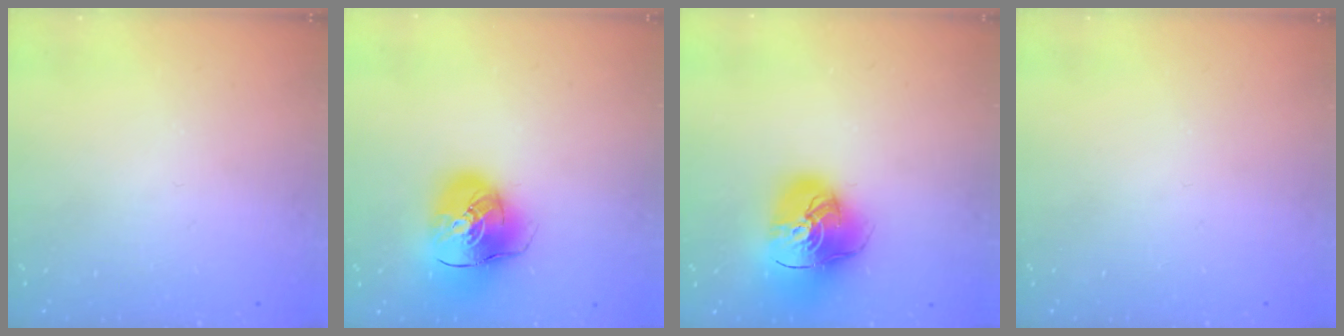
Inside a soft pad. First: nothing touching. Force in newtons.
{"total": 14.3, "press": 14.1, "slide": 2.3}
{"total": 16.9, "press": 16.8, "slide": 2.0}
{"total": 0.0}